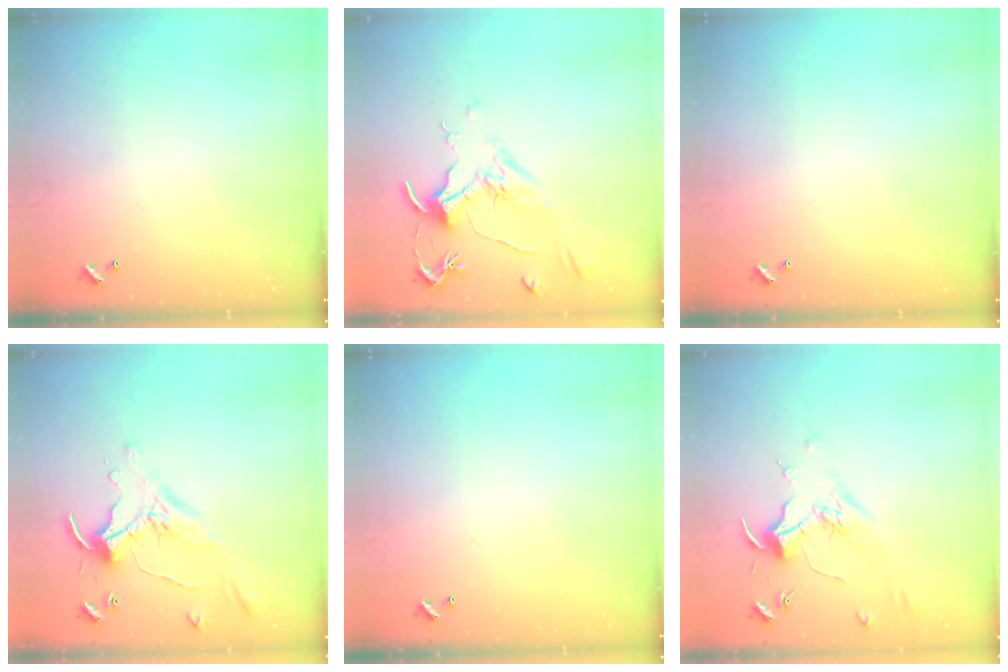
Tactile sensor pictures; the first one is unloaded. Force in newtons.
{"total": 2.1, "press": 2.0, "slide": 0.8}
{"total": 0.0}
{"total": 0.7, "press": 0.5, "slide": 0.4}
{"total": 0.0}
{"total": 1.7, "press": 1.5, "slide": 0.8}